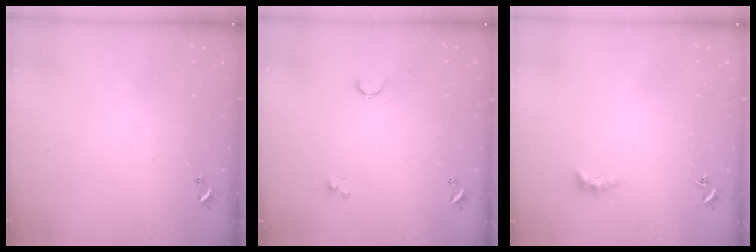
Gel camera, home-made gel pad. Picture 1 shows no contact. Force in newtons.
{"total": 0.6, "press": 0.4, "slide": 0.5}
{"total": 2.4, "press": 2.4, "slide": 0.6}